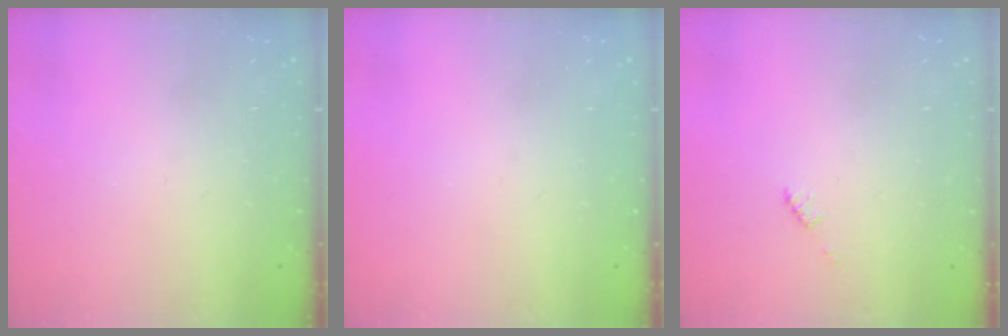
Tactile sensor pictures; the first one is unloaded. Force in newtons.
{"total": 0.0}
{"total": 1.2, "press": 1.2, "slide": 0.2}